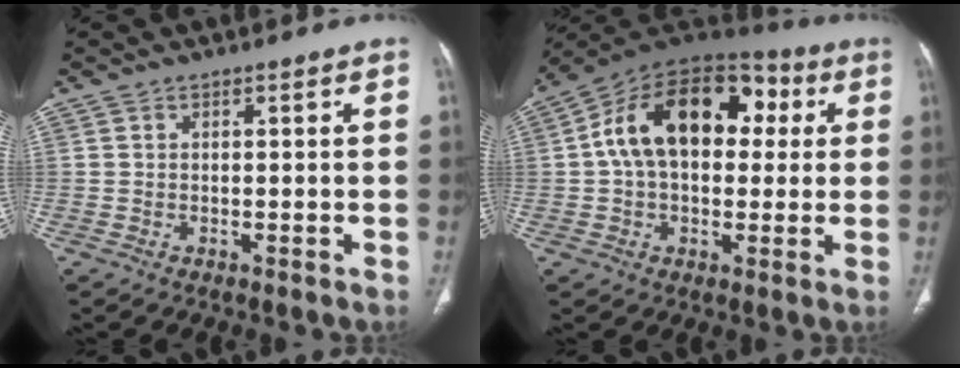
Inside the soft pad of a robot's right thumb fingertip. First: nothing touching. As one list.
[{"total": 20.6, "force": [3.5, 13.1, 15.5], "torque": [-0.229, 0.037, 0.045]}]